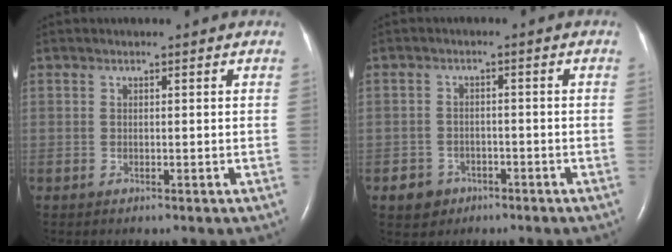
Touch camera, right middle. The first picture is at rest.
{"total": 3.5, "force": [-2.0, 2.9, 0.4], "torque": [-0.003, 0.012, -0.026]}